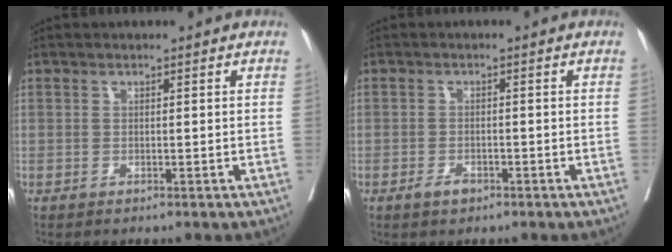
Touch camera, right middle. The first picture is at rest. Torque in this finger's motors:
{"motor_torque": [0.38, -0.20, 0.22, 0.04]}